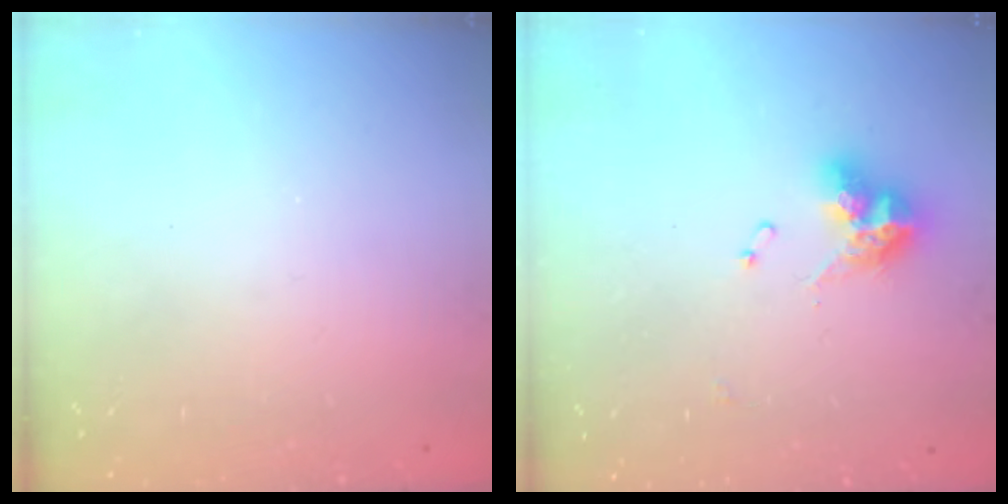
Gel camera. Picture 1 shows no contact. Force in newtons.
{"total": 9.9, "press": 9.8, "slide": 0.8}